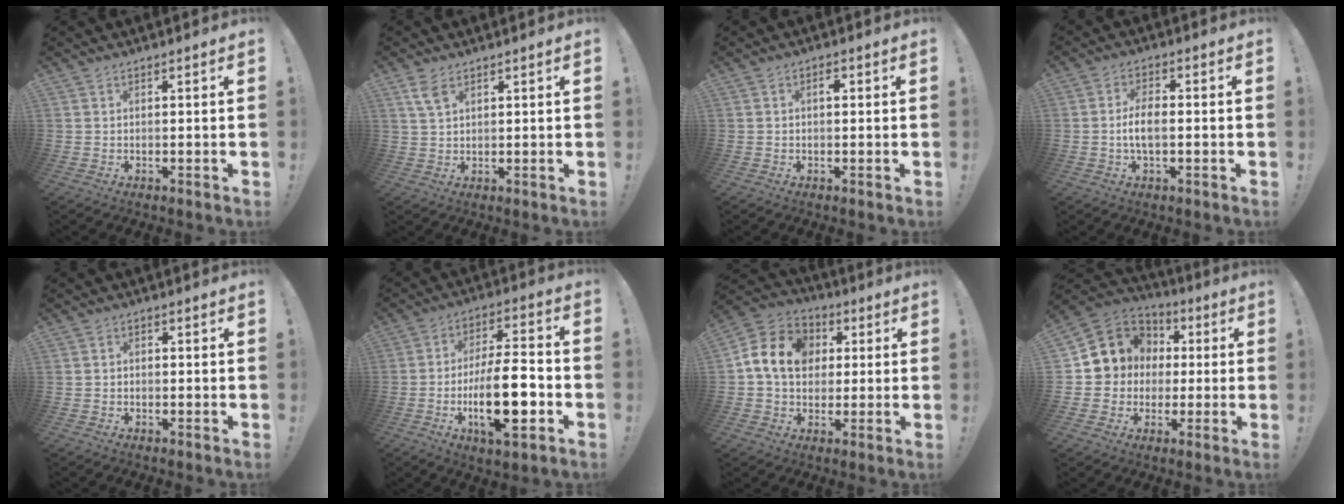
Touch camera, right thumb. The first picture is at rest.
{"total": 4.6, "force": [2.7, 1.9, 3.2], "torque": [-0.051, -0.013, 0.049]}
{"total": 1.6, "force": [0.0, 0.9, 1.3], "torque": [-0.021, 0.004, -0.005]}
{"total": 5.9, "force": [-1.1, 2.5, 5.3], "torque": [-0.104, 0.004, -0.020]}
{"total": 1.5, "force": [-1.1, 0.9, 0.5], "torque": [-0.014, 0.009, -0.019]}
{"total": 18.1, "force": [-5.4, 6.0, 16.2], "torque": [-0.279, 0.012, -0.090]}
{"total": 14.0, "force": [2.5, 11.4, 7.8], "torque": [-0.133, 0.014, 0.055]}
{"total": 9.5, "force": [0.8, 9.2, 2.4], "torque": [-0.039, 0.002, 0.030]}